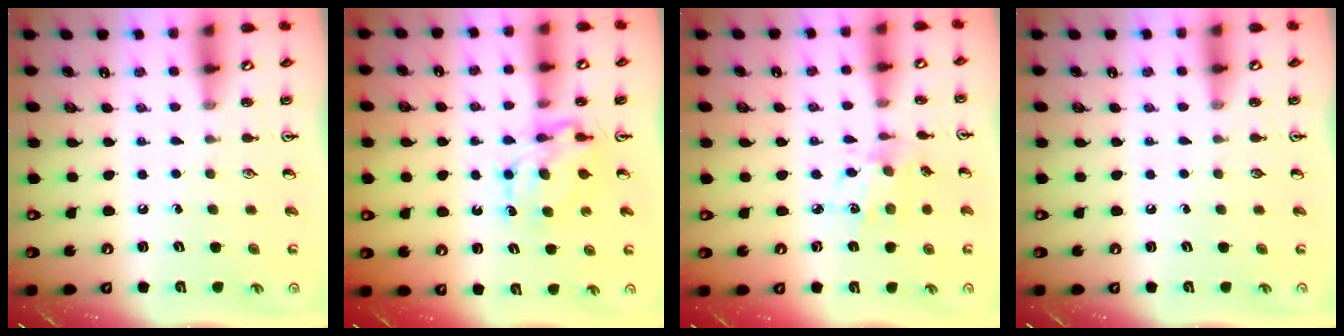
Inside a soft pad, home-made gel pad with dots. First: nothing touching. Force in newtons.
{"total": 6.8, "press": 6.8, "slide": 0.6}
{"total": 6.5, "press": 6.5, "slide": 0.5}
{"total": 0.0}